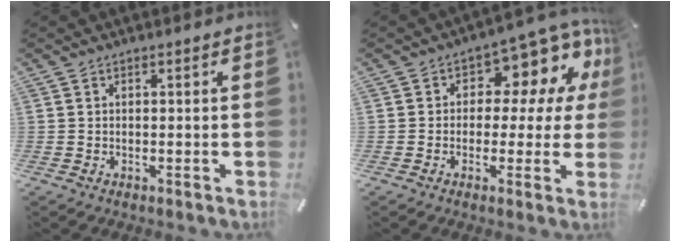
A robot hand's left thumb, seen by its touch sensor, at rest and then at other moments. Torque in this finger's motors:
{"motor_torque": [0.57, 0.09, 0.35, 0.13, 0.14]}